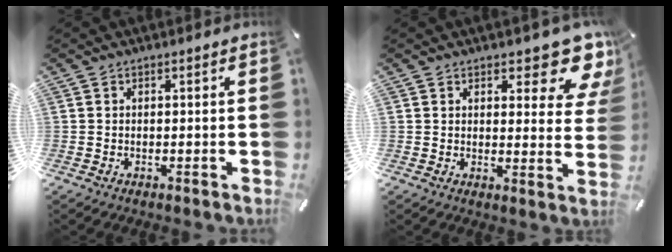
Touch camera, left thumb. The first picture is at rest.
{"total": 10.9, "force": [8.1, 4.3, 5.8], "torque": [-0.054, -0.070, 0.137]}